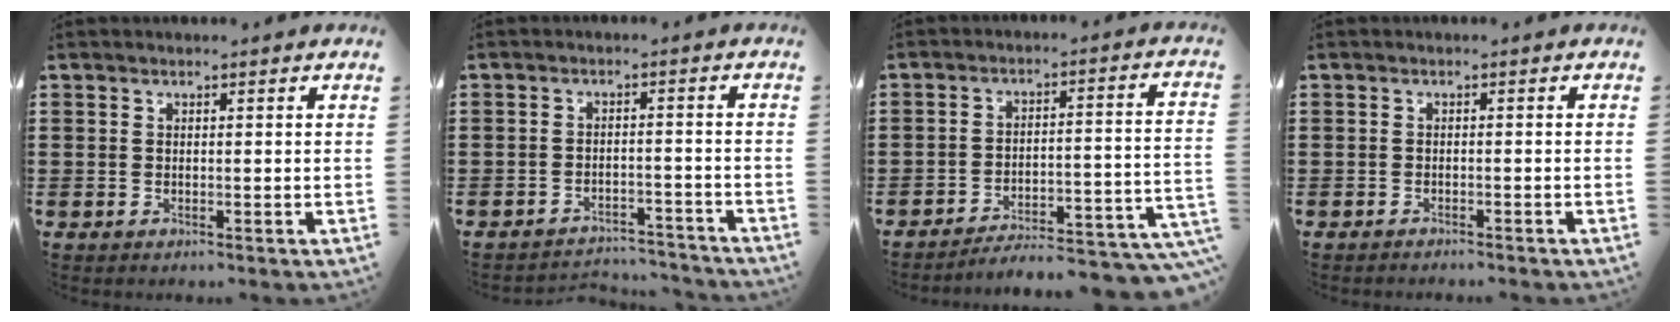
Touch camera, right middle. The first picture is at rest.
{"total": 3.3, "force": [-3.3, 0.2, -0.1], "torque": [-0.007, -0.001, -0.070]}
{"total": 5.8, "force": [-5.5, 0.1, 2.0], "torque": [-0.029, -0.013, -0.107]}
{"total": 0.9, "force": [-0.8, -0.1, 0.1], "torque": [-0.005, -0.002, -0.017]}